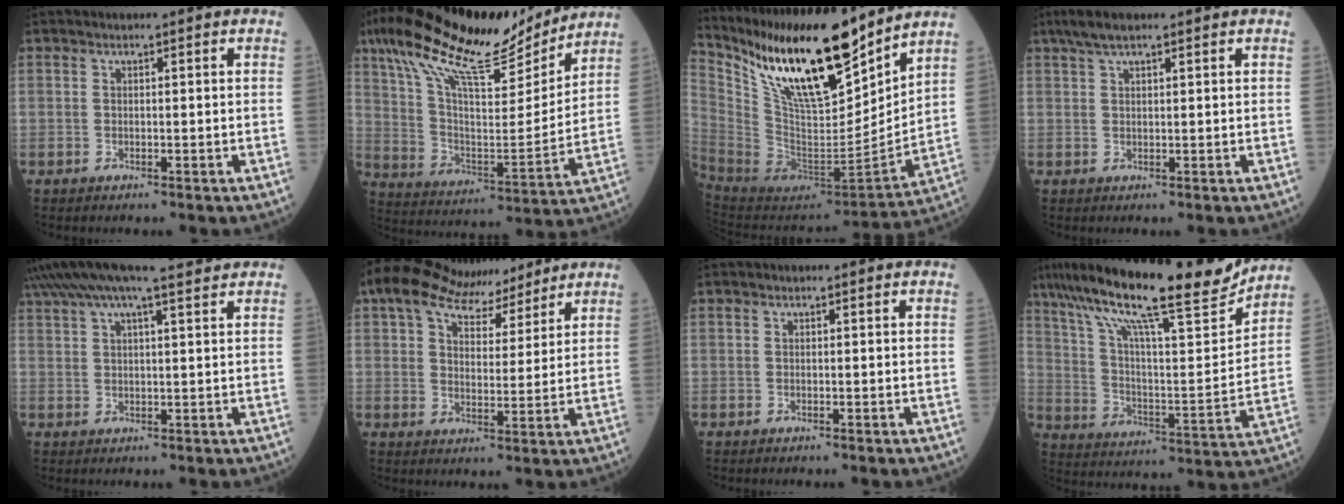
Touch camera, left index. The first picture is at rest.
{"total": 21.5, "force": [17.1, 4.4, 12.3], "torque": [-0.229, 0.020, 0.294]}
{"total": 23.0, "force": [17.2, 4.4, 14.6], "torque": [-0.259, -0.011, 0.318]}
{"total": 4.0, "force": [3.0, 0.6, 2.6], "torque": [-0.058, 0.023, 0.059]}
{"total": 13.4, "force": [11.3, 0.8, 7.1], "torque": [-0.138, 0.042, 0.175]}
{"total": 13.3, "force": [11.3, 4.8, 5.1], "torque": [-0.082, 0.035, 0.174]}
{"total": 0.0}
{"total": 22.2, "force": [17.8, 2.3, 13.1], "torque": [-0.231, 0.008, 0.283]}